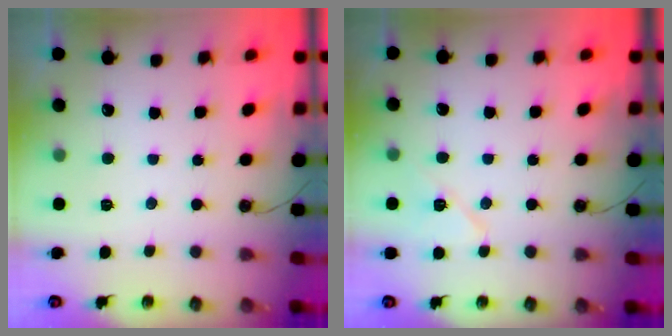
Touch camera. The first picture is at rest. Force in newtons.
{"total": 7.7, "press": 7.6, "slide": 1.3}